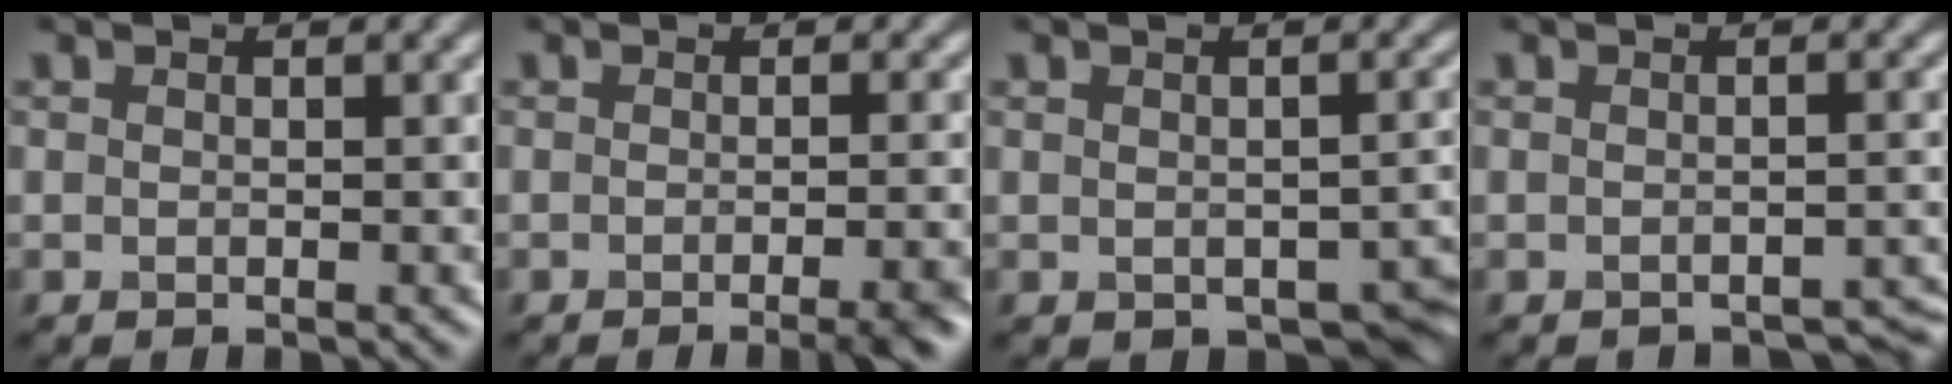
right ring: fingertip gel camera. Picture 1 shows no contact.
{"total": 4.3, "force": [-2.2, 1.1, 3.5], "torque": [-0.023, 0.006, -0.028]}
{"total": 4.1, "force": [-1.3, 2.4, 3.0], "torque": [-0.036, -0.019, -0.008]}
{"total": 2.1, "force": [-2.0, 0.4, 0.4], "torque": [0.001, -0.002, -0.019]}